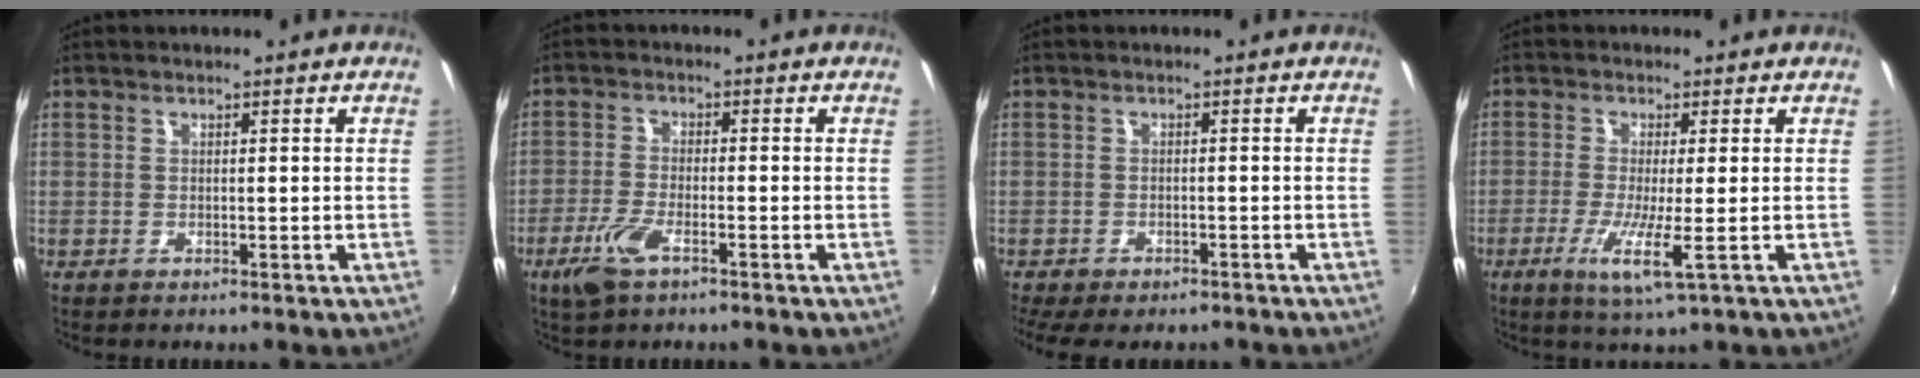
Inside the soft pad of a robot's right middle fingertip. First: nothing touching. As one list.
[{"total": 6.3, "force": [-3.7, 2.1, 4.7], "torque": [-0.114, -0.012, -0.071]}, {"total": 7.0, "force": [-5.4, 2.6, 3.5], "torque": [-0.085, -0.034, -0.084]}, {"total": 6.0, "force": [-2.1, -0.4, 5.6], "torque": [-0.124, -0.019, -0.045]}]